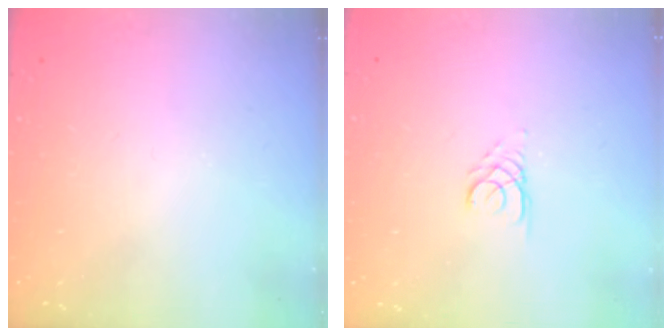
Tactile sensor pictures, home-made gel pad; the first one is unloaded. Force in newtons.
{"total": 2.6, "press": 2.6, "slide": 0.3}